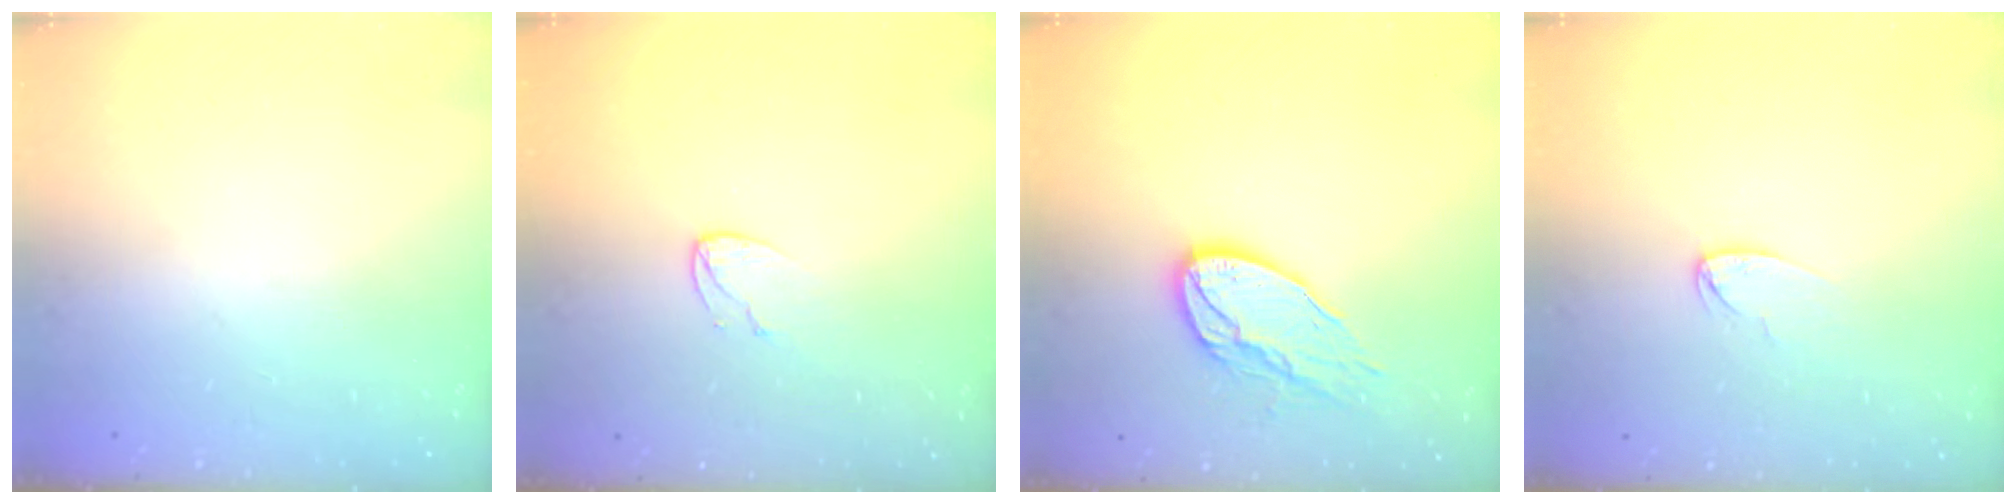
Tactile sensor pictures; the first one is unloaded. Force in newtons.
{"total": 4.5, "press": 4.5, "slide": 0.4}
{"total": 11.9, "press": 11.9, "slide": 1.0}
{"total": 3.5, "press": 3.5, "slide": 0.3}